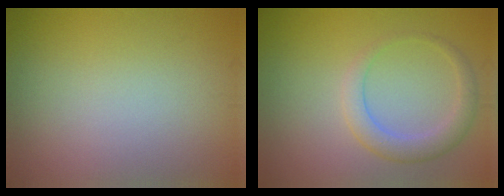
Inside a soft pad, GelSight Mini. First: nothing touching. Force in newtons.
{"total": 2.8, "press": 2.8, "slide": 0.3}